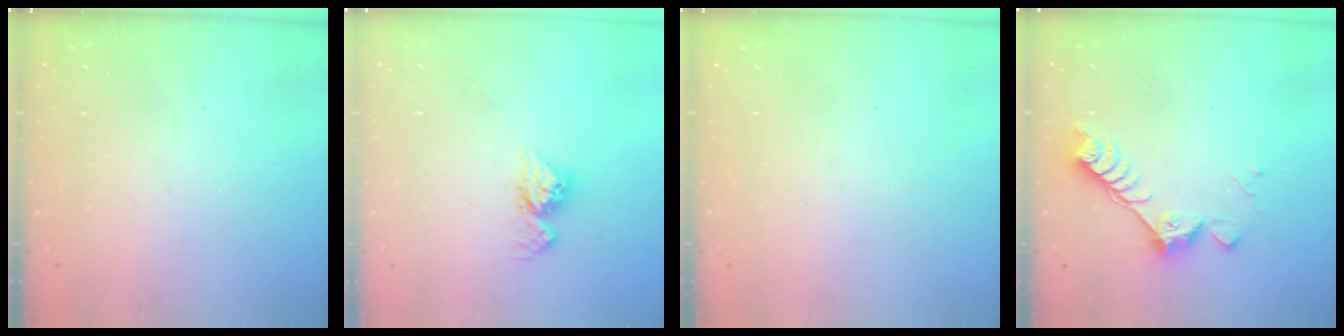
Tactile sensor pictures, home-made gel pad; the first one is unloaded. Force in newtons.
{"total": 11.1, "press": 11.0, "slide": 0.9}
{"total": 0.0}
{"total": 9.8, "press": 9.7, "slide": 1.1}